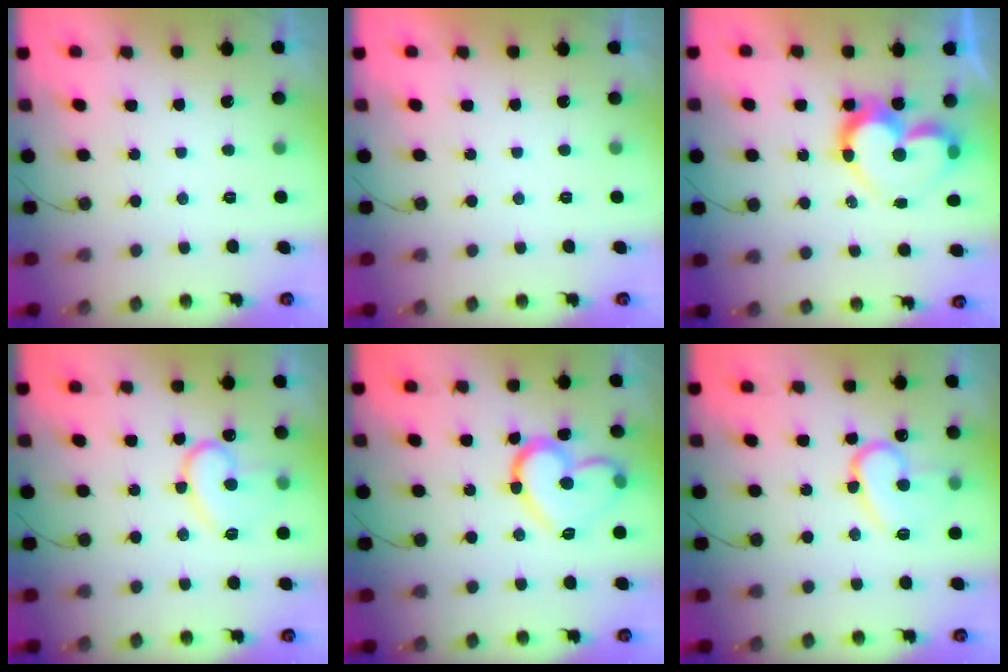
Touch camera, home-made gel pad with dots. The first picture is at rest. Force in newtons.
{"total": 1.8, "press": 1.8, "slide": 0.0}
{"total": 15.4, "press": 15.3, "slide": 1.6}
{"total": 13.0, "press": 12.9, "slide": 1.0}
{"total": 16.5, "press": 16.5, "slide": 0.8}
{"total": 13.4, "press": 13.3, "slide": 1.7}